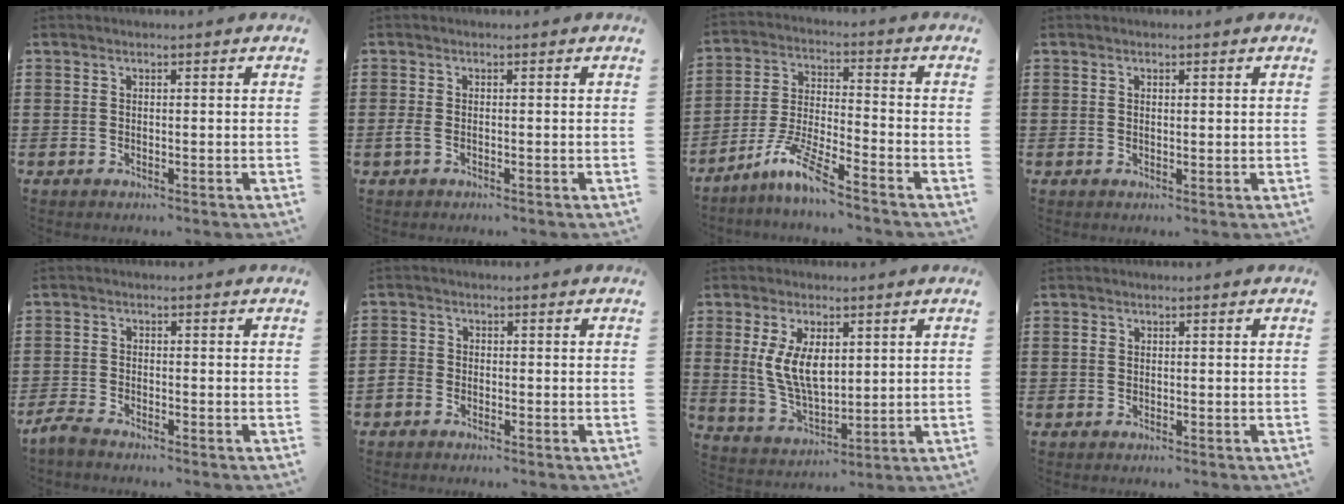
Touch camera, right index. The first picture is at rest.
{"total": 1.2, "force": [-0.7, 0.4, 0.9], "torque": [-0.027, -0.006, -0.015]}
{"total": 8.3, "force": [-6.5, 0.5, 5.2], "torque": [-0.123, -0.010, -0.131]}
{"total": 0.6, "force": [0.3, 0.3, 0.5], "torque": [-0.009, 0.001, 0.006]}
{"total": 2.3, "force": [-2.3, 0.1, 0.4], "torque": [-0.024, -0.002, -0.051]}
{"total": 2.0, "force": [-1.5, 1.2, 0.5], "torque": [-0.020, 0.002, -0.033]}
{"total": 8.3, "force": [1.7, 4.5, 6.8], "torque": [-0.151, 0.008, 0.029]}
{"total": 0.8, "force": [-0.2, 0.6, 0.4], "torque": [-0.016, 0.001, -0.007]}